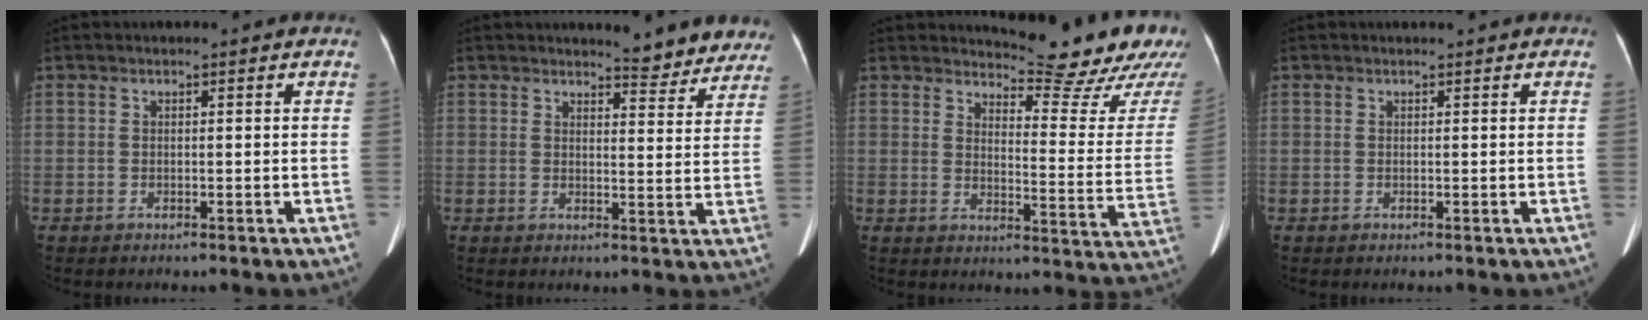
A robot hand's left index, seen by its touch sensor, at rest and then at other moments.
{"total": 7.0, "force": [6.6, 1.5, 1.6], "torque": [-0.005, -0.015, 0.064]}
{"total": 16.4, "force": [15.5, 0.8, 5.2], "torque": [-0.065, -0.107, 0.172]}
{"total": 0.7, "force": [0.7, 0.0, 0.2], "torque": [-0.007, 0.006, 0.011]}